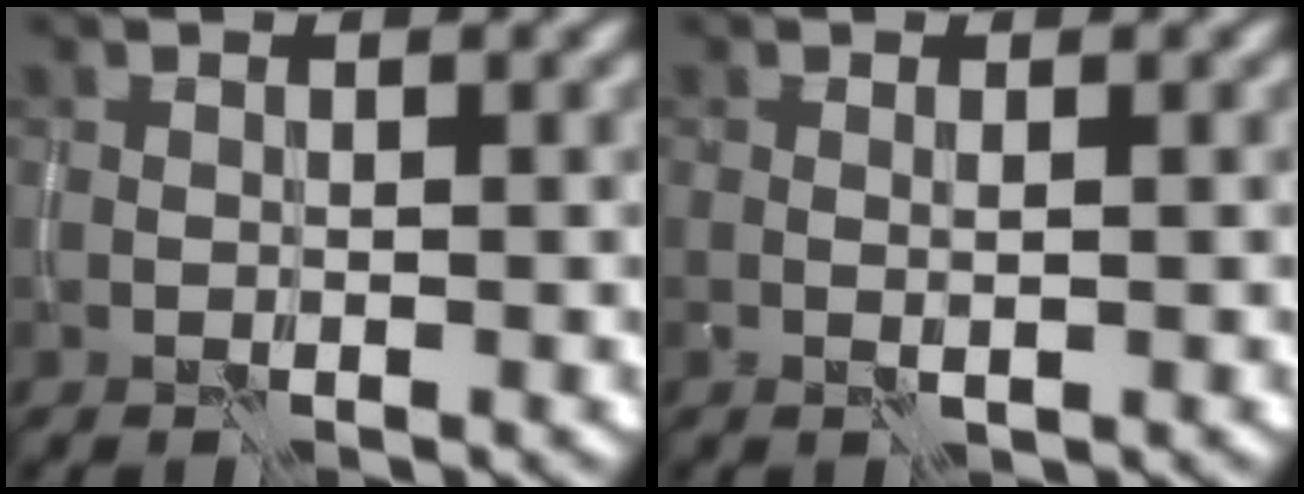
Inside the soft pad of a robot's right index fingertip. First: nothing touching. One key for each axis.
{"total": 0.7, "fx": 0.0, "fy": -0.1, "fz": 0.7, "tx": -0.013, "ty": -0.002, "tz": 0.000}